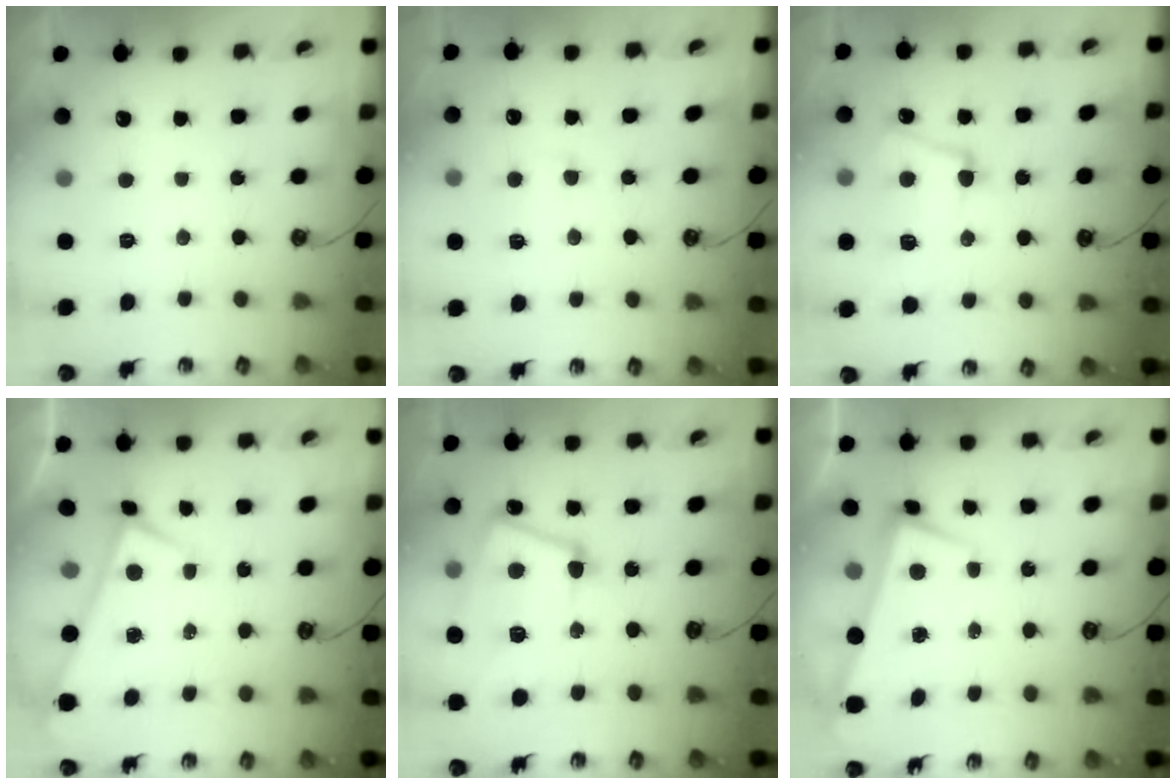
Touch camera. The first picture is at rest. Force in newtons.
{"total": 0.6, "press": 0.3, "slide": 0.5}
{"total": 6.8, "press": 6.7, "slide": 1.2}
{"total": 0.0}
{"total": 8.3, "press": 8.1, "slide": 1.4}
{"total": 1.5, "press": 0.5, "slide": 1.5}